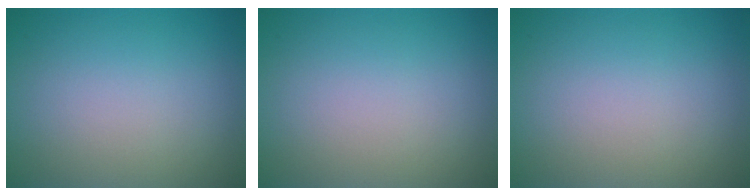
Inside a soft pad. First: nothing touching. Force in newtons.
{"total": 0.0}
{"total": 0.0}